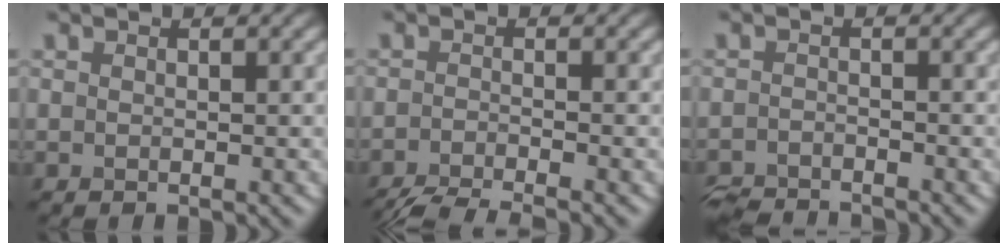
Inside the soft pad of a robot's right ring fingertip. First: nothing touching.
{"total": 4.8, "force": [-4.2, 0.6, 2.4], "torque": [-0.042, -0.017, -0.078]}
{"total": 4.0, "force": [-3.9, 0.6, 0.8], "torque": [-0.018, -0.017, -0.074]}